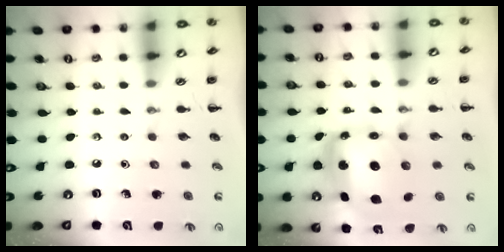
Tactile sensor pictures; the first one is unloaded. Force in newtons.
{"total": 7.2, "press": 7.1, "slide": 1.7}